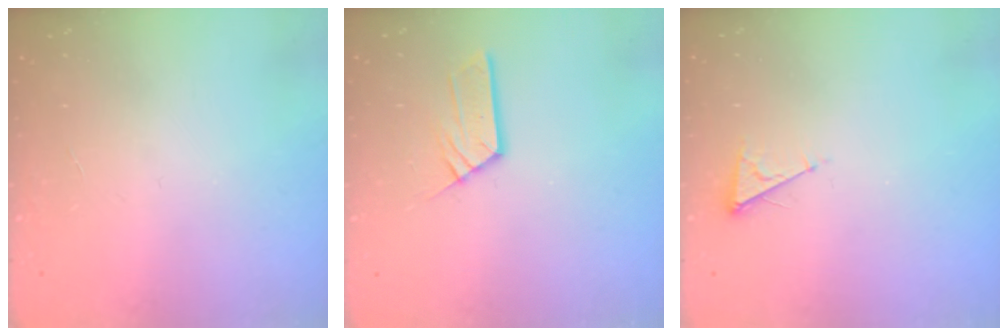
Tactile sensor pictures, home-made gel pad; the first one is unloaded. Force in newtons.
{"total": 5.6, "press": 5.6, "slide": 0.4}
{"total": 4.3, "press": 4.2, "slide": 0.5}